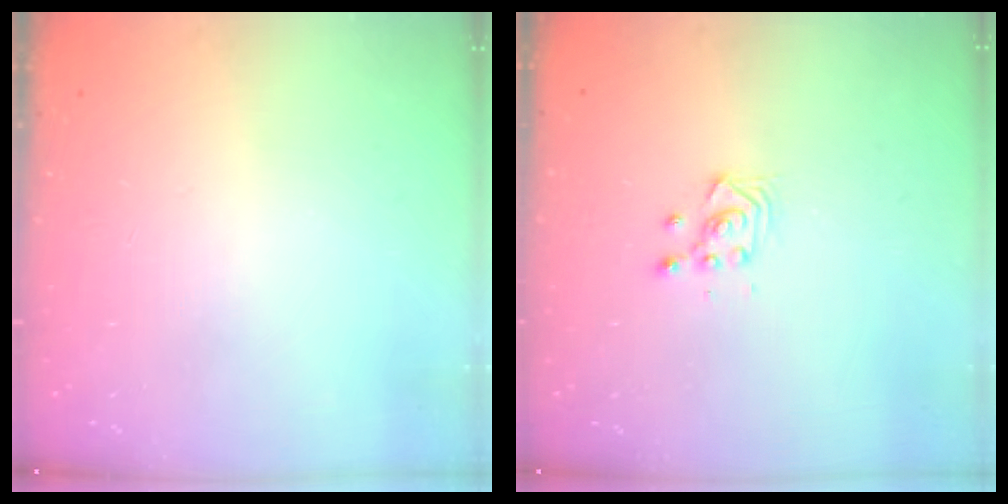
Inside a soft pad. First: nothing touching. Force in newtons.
{"total": 3.4, "press": 3.1, "slide": 1.2}